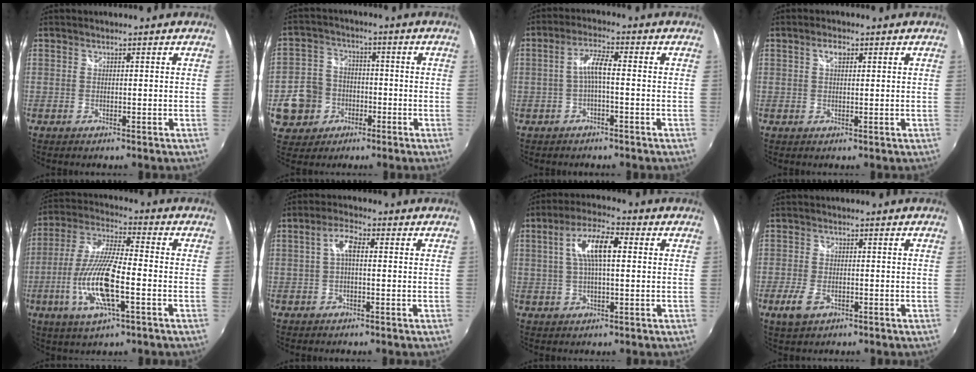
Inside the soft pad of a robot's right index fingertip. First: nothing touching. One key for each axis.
{"total": 10.4, "fx": -3.2, "fy": 9.3, "fz": 3.3, "tx": -0.106, "ty": 0.020, "tz": -0.048}
{"total": 4.0, "fx": -1.0, "fy": 0.5, "fz": 3.8, "tx": -0.079, "ty": 0.009, "tz": -0.019}
{"total": 2.1, "fx": 0.8, "fy": 1.1, "fz": 1.6, "tx": -0.026, "ty": 0.005, "tz": 0.013}
{"total": 15.3, "fx": -4.6, "fy": 3.8, "fz": 14.1, "tx": -0.291, "ty": -0.012, "tz": -0.087}
{"total": 3.8, "fx": 0.2, "fy": 1.5, "fz": 3.5, "tx": -0.069, "ty": 0.012, "tz": 0.003}
{"total": 8.7, "fx": 1.6, "fy": 2.8, "fz": 8.0, "tx": -0.152, "ty": 0.016, "tz": 0.029}
{"total": 4.6, "fx": -2.3, "fy": 2.5, "fz": 3.0, "tx": -0.074, "ty": -0.008, "tz": -0.042}